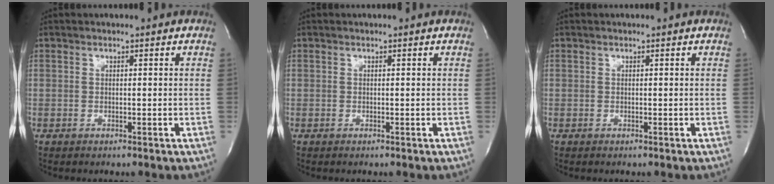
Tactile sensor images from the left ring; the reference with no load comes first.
{"total": 0.0}
{"total": 0.0}